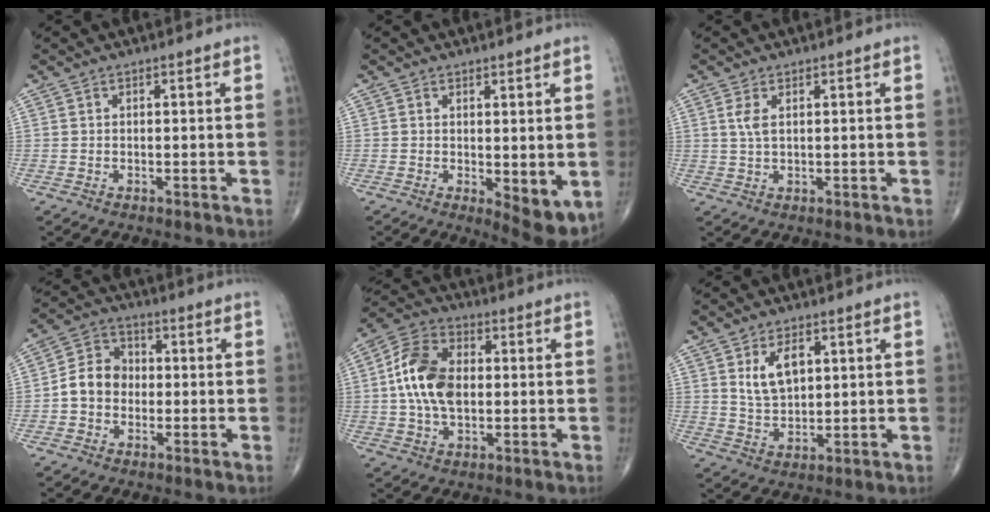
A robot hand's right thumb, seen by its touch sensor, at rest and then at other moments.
{"total": 6.7, "force": [-0.6, 2.6, 6.1], "torque": [-0.076, -0.019, -0.001]}
{"total": 2.6, "force": [0.8, 1.1, 2.2], "torque": [-0.053, 0.003, 0.021]}
{"total": 7.8, "force": [-1.0, 6.5, 4.1], "torque": [-0.056, 0.030, -0.033]}
{"total": 12.7, "force": [0.4, 8.0, 9.9], "torque": [-0.182, 0.019, 0.002]}
{"total": 7.2, "force": [2.5, 4.1, 5.3], "torque": [-0.082, -0.013, 0.054]}